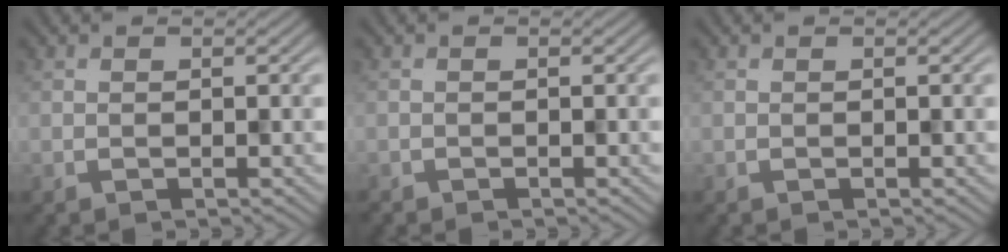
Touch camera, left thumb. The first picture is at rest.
{"total": 0.5, "force": [-0.1, 0.1, -0.5], "torque": [0.012, 0.000, -0.002]}
{"total": 0.0}